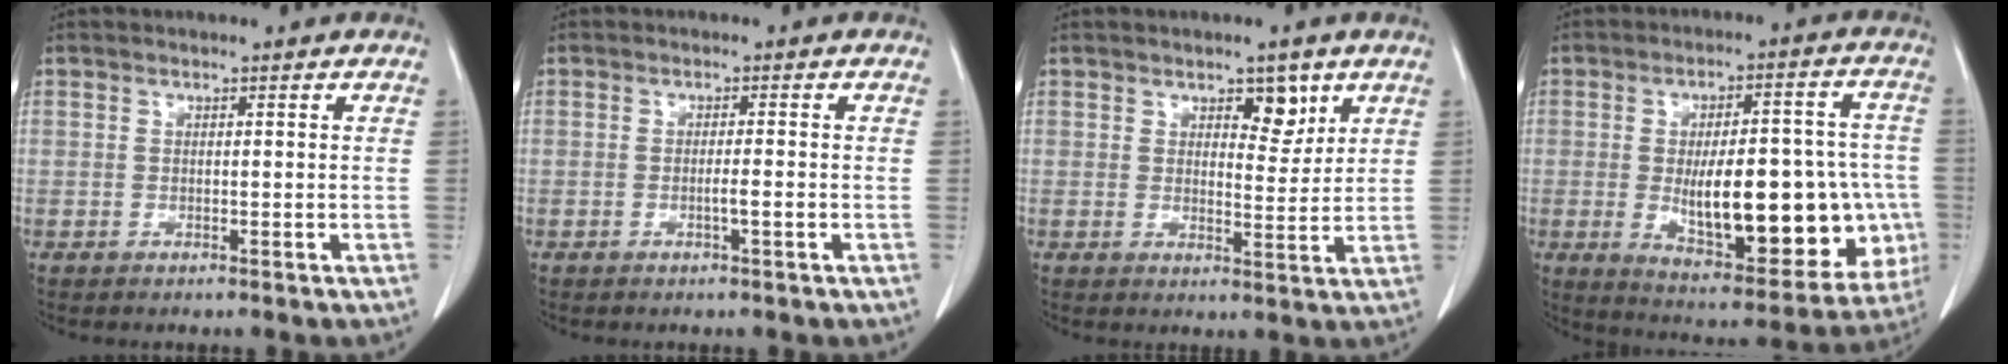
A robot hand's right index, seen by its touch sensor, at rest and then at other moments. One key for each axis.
{"total": 1.6, "fx": -0.5, "fy": 0.0, "fz": 1.5, "tx": -0.029, "ty": -0.001, "tz": -0.011}
{"total": 4.4, "fx": 2.6, "fy": 2.0, "fz": 3.0, "tx": -0.035, "ty": -0.004, "tz": 0.038}
{"total": 23.4, "fx": -3.7, "fy": 8.5, "fz": 21.4, "tx": -0.262, "ty": 0.019, "tz": -0.023}